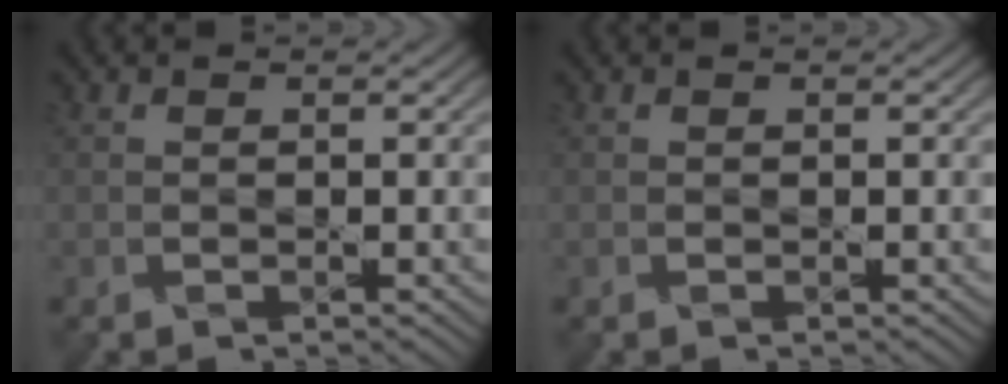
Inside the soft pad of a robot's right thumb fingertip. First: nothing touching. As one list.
[{"total": 0.0}]